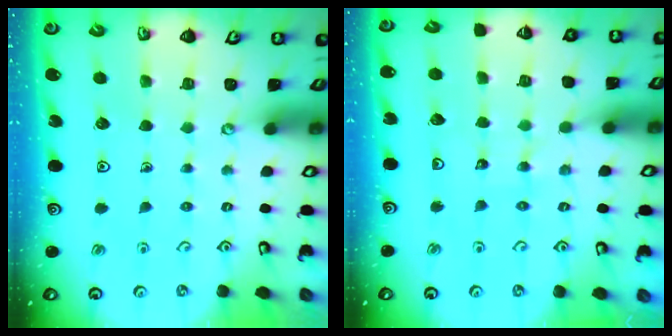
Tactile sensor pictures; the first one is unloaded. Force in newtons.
{"total": 7.8, "press": 7.8, "slide": 0.9}